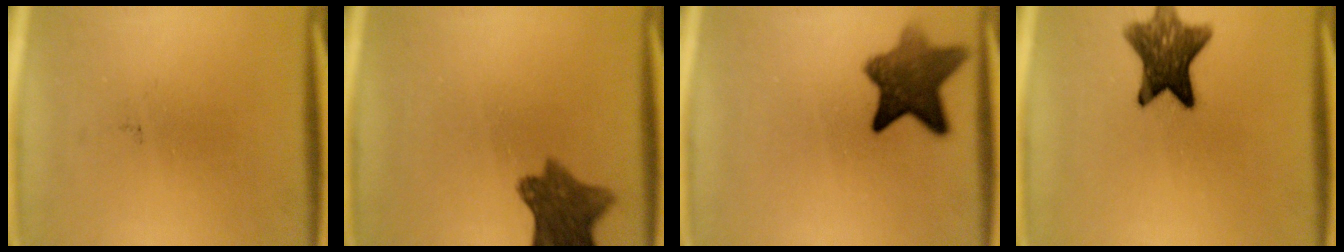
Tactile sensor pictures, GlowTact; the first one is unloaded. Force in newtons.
{"total": 8.7}
{"total": 9.0}
{"total": 10.0}